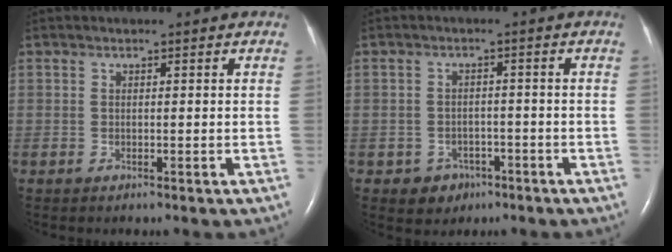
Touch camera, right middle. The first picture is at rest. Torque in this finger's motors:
{"motor_torque": [-0.06, -0.16, 0.03, -0.01]}